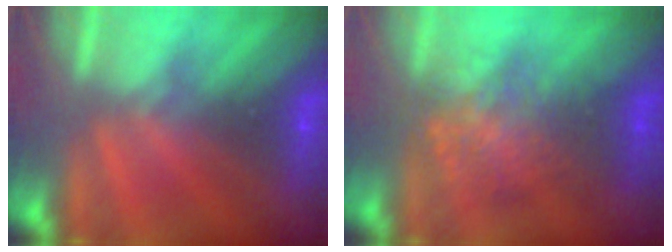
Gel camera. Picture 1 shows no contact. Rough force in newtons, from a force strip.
{"total": 2.3}